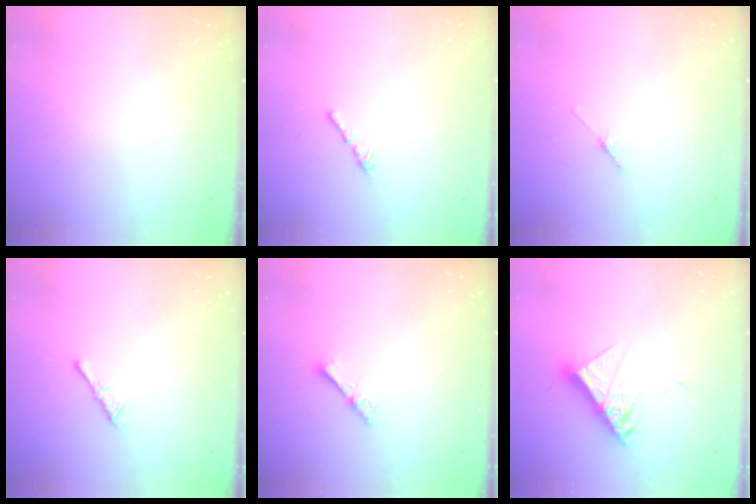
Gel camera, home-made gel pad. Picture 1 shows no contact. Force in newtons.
{"total": 0.7, "press": 0.6, "slide": 0.4}
{"total": 1.7, "press": 1.6, "slide": 0.2}
{"total": 2.2, "press": 2.1, "slide": 0.5}
{"total": 3.3, "press": 3.2, "slide": 0.4}
{"total": 10.2, "press": 10.2, "slide": 0.3}